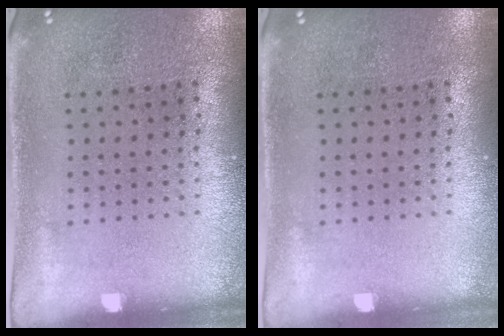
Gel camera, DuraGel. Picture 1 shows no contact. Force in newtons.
{"total": 0.0}